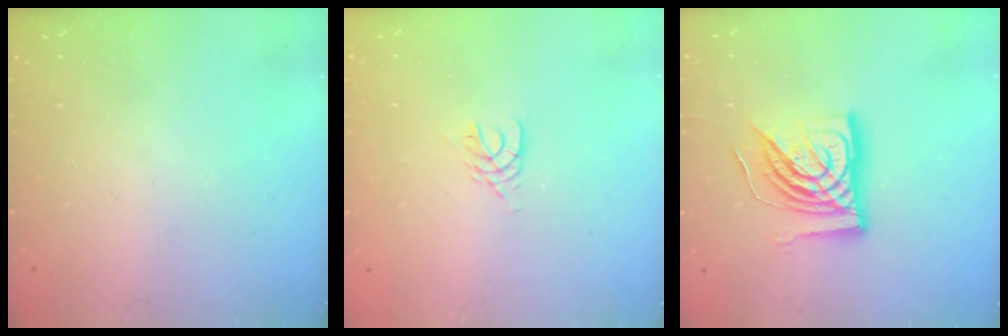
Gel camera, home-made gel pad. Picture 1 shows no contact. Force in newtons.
{"total": 3.5, "press": 3.5, "slide": 0.5}
{"total": 15.9, "press": 15.8, "slide": 1.9}